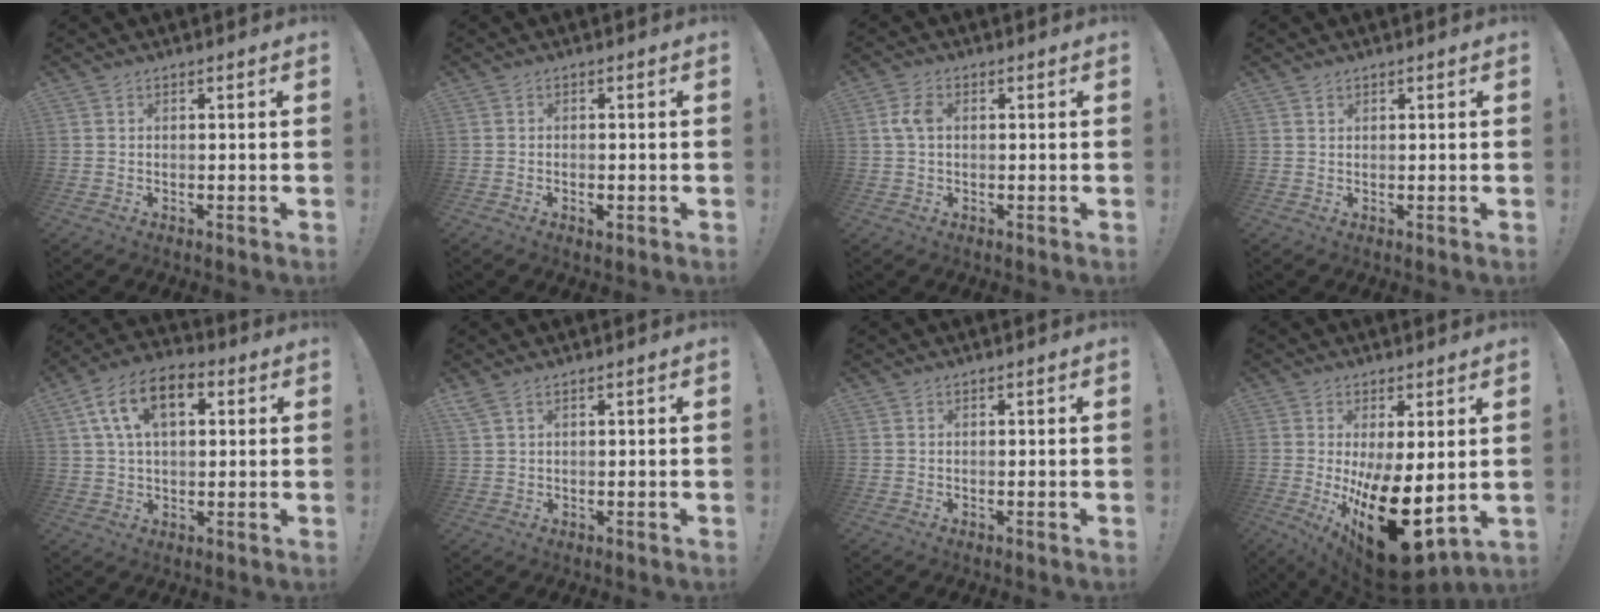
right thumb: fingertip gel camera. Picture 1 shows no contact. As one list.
[{"total": 1.3, "force": [-0.7, 0.8, 0.7], "torque": [-0.006, 0.002, -0.011]}, {"total": 5.1, "force": [0.8, 3.4, 3.8], "torque": [-0.077, 0.010, 0.015]}, {"total": 1.0, "force": [0.9, 0.4, 0.0], "torque": [0.007, -0.004, 0.016]}, {"total": 13.8, "force": [4.5, 8.1, 10.3], "torque": [-0.173, 0.005, 0.080]}, {"total": 2.4, "force": [1.6, 0.9, 1.4], "torque": [-0.030, -0.003, 0.032]}, {"total": 0.0}, {"total": 20.8, "force": [-4.0, 8.5, 18.5], "torque": [-0.270, -0.003, -0.040]}]